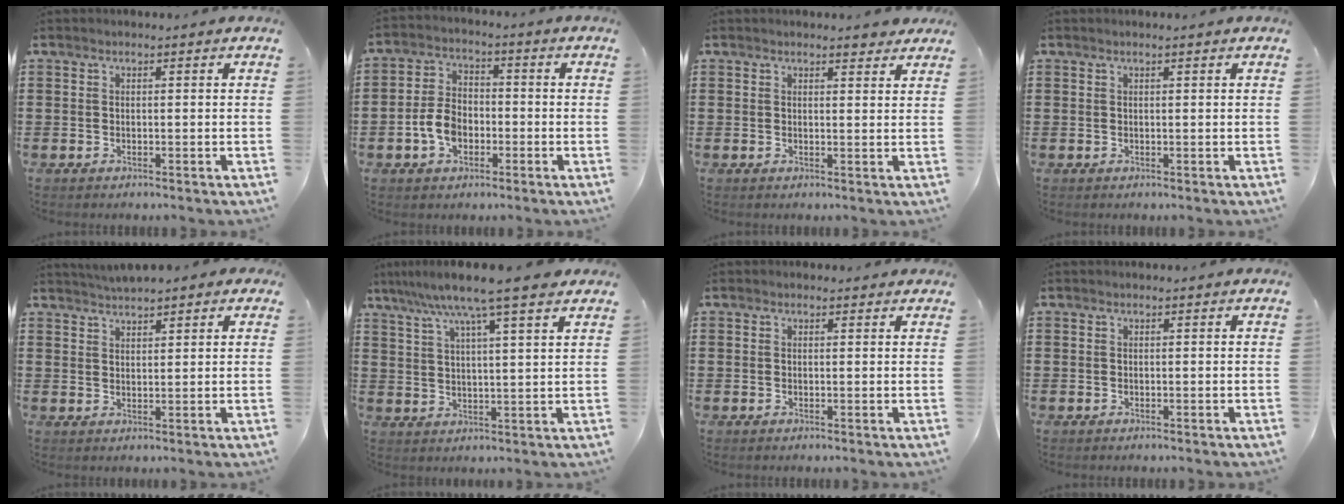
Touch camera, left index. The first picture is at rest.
{"total": 6.1, "force": [-2.0, 4.1, 4.0], "torque": [-0.100, 0.004, -0.044]}
{"total": 2.3, "force": [2.1, 0.5, 0.8], "torque": [-0.011, 0.001, 0.037]}
{"total": 0.6, "force": [0.3, -0.1, 0.5], "torque": [-0.008, -0.002, 0.007]}
{"total": 2.7, "force": [2.7, 0.3, 0.5], "torque": [-0.017, -0.003, 0.050]}
{"total": 8.8, "force": [6.9, -0.2, 5.5], "torque": [-0.126, -0.020, 0.117]}
{"total": 0.6, "force": [0.4, 0.4, 0.2], "torque": [-0.005, 0.004, 0.008]}
{"total": 0.0}